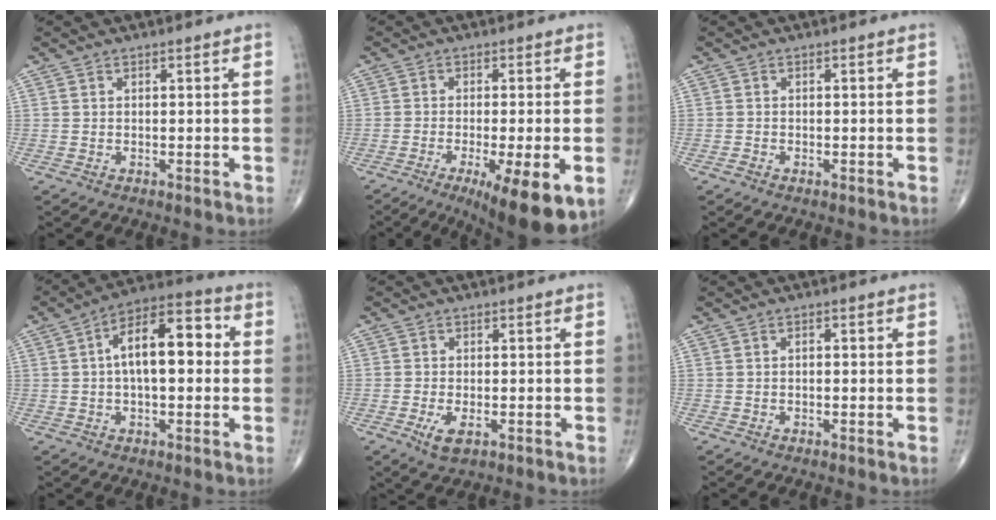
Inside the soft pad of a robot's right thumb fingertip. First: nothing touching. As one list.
[{"total": 13.7, "force": [-5.8, 3.3, 12.0], "torque": [-0.149, -0.013, -0.079]}, {"total": 0.6, "force": [-0.4, 0.4, 0.2], "torque": [-0.005, 0.003, -0.010]}, {"total": 13.9, "force": [1.5, 6.6, 12.2], "torque": [-0.181, 0.035, 0.014]}, {"total": 3.7, "force": [-1.4, 1.7, 2.9], "torque": [-0.053, -0.005, -0.019]}, {"total": 0.9, "force": [0.0, 0.5, 0.8], "torque": [-0.010, 0.001, -0.002]}]